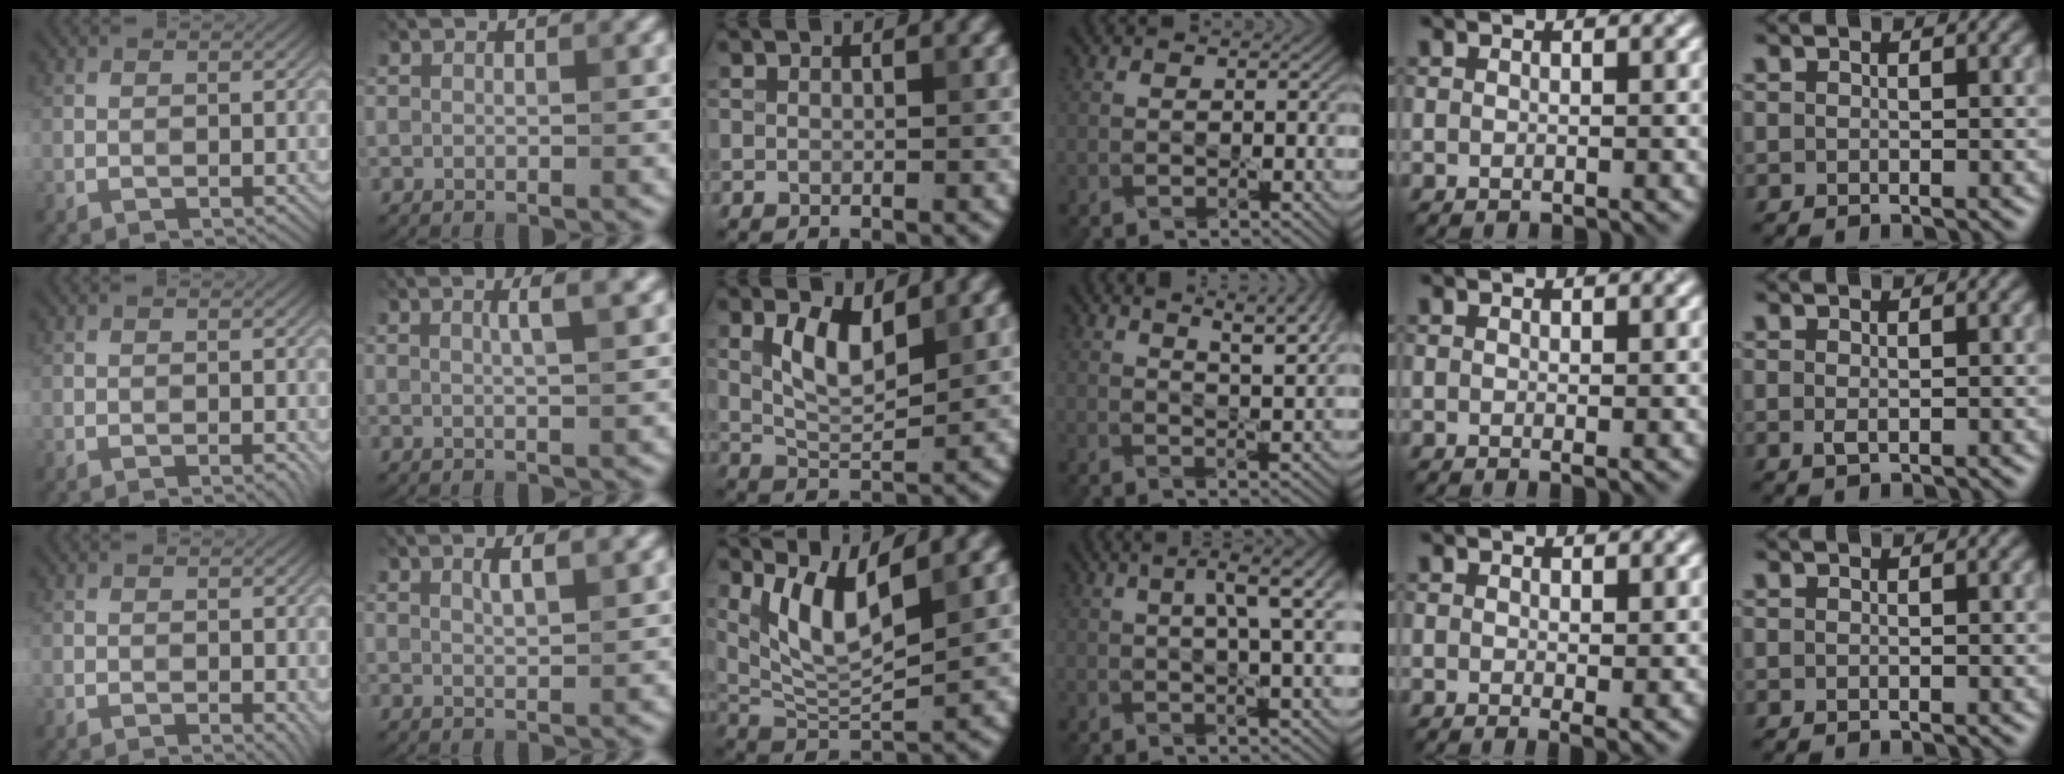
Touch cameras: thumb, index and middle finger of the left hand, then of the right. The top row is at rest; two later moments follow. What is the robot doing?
{"motion": "pour", "object": "sugar"}